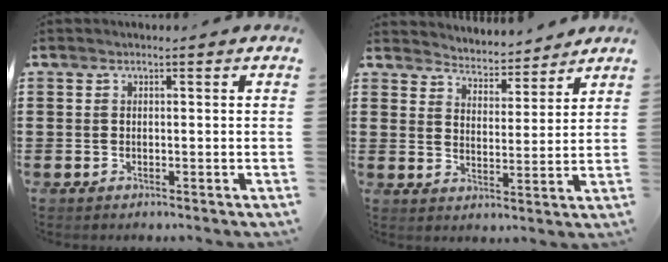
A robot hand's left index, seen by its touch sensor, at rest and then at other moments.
{"total": 3.9, "force": [3.9, 0.2, -0.5], "torque": [-0.011, -0.027, 0.066]}